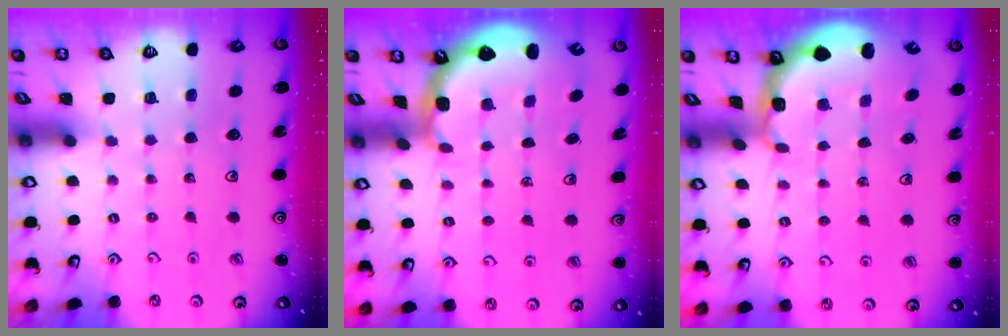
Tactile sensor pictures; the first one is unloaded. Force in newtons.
{"total": 2.5, "press": 1.2, "slide": 2.2}
{"total": 1.8, "press": 1.6, "slide": 0.7}